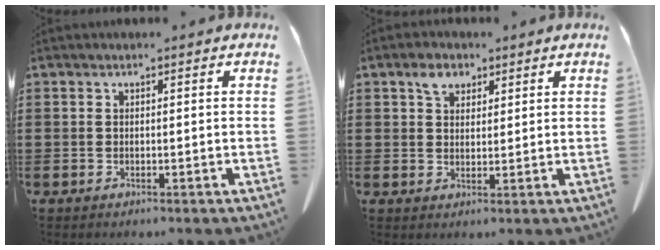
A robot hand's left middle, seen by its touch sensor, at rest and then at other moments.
{"total": 3.7, "force": [2.3, 2.3, 1.7], "torque": [-0.033, 0.005, 0.040]}